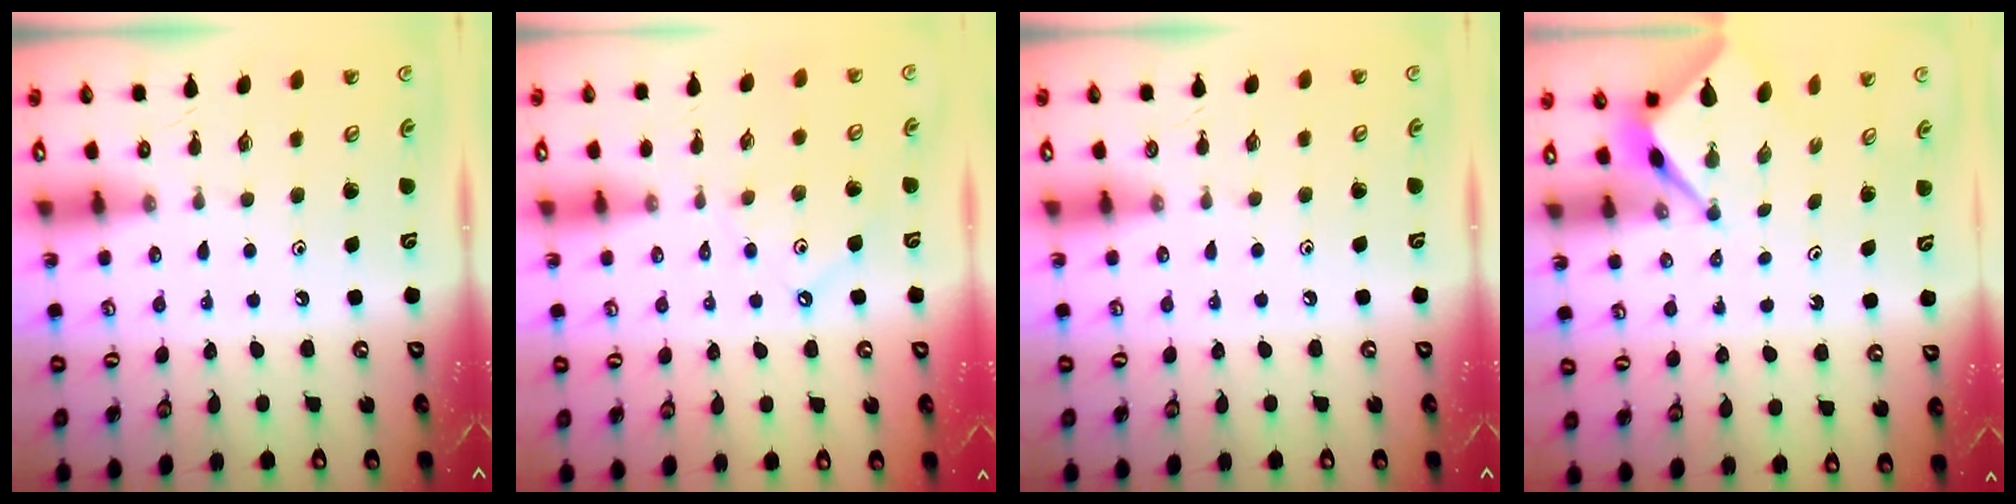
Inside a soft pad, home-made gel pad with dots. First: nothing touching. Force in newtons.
{"total": 2.5, "press": 2.5, "slide": 0.4}
{"total": 2.3, "press": 2.3, "slide": 0.4}
{"total": 2.6, "press": 2.6, "slide": 0.1}